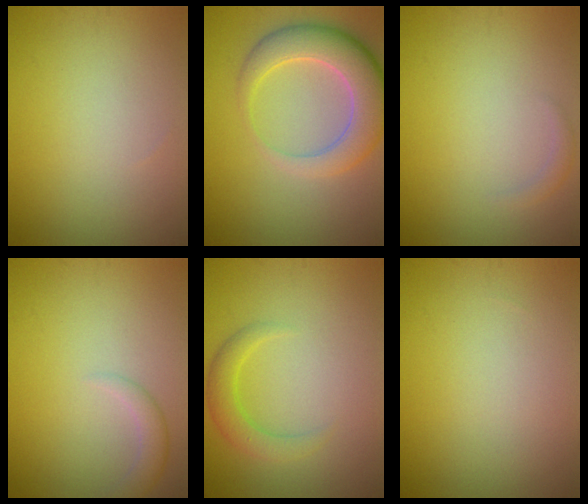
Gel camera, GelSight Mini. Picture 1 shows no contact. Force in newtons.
{"total": 6.5, "press": 6.5, "slide": 0.6}
{"total": 0.8, "press": 0.8, "slide": 0.1}
{"total": 1.7, "press": 1.7, "slide": 0.1}
{"total": 2.4, "press": 2.4, "slide": 0.2}
{"total": 0.0}